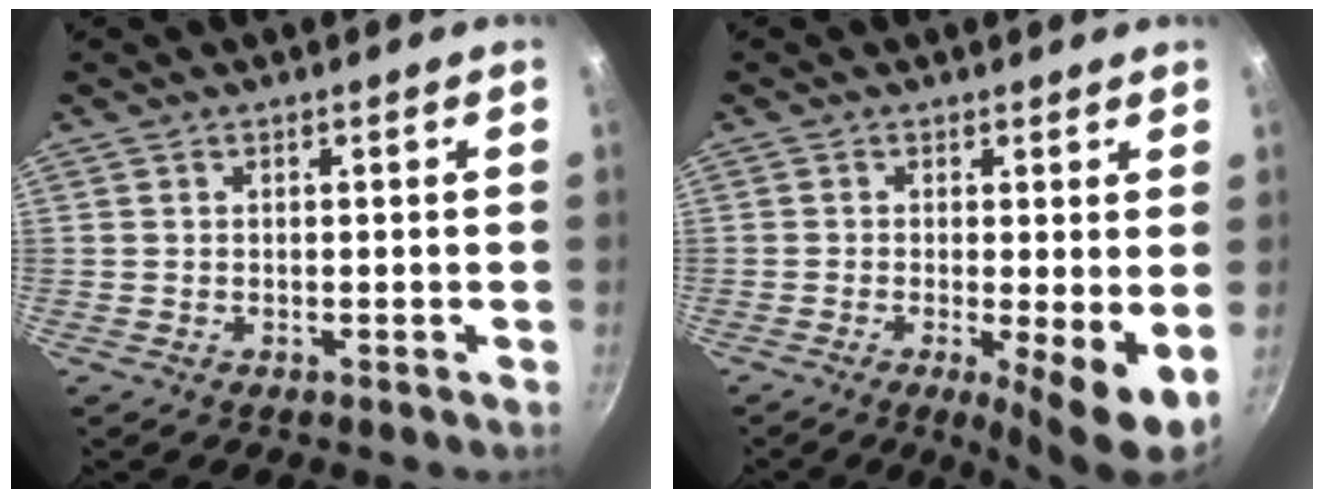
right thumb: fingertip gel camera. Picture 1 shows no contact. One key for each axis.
{"total": 7.4, "fx": -0.8, "fy": 1.4, "fz": 7.2, "tx": -0.105, "ty": -0.014, "tz": -0.010}